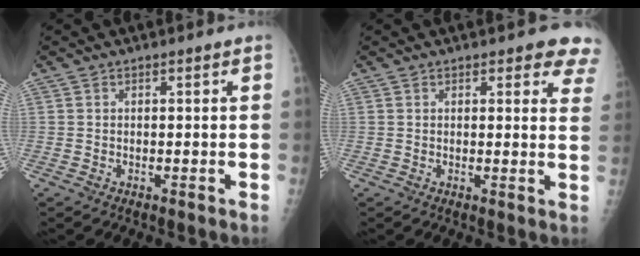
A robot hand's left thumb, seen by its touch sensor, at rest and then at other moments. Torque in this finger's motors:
{"motor_torque": [-0.10, 0.41, 0.11, -0.01, 0.01]}